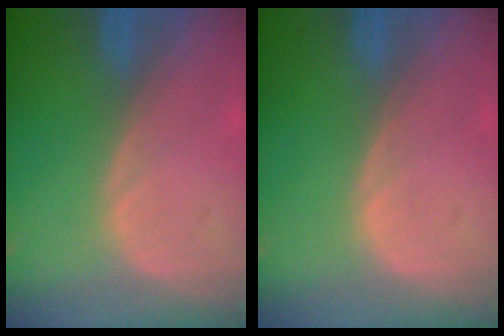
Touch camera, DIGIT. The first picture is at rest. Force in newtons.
{"total": 0.0}